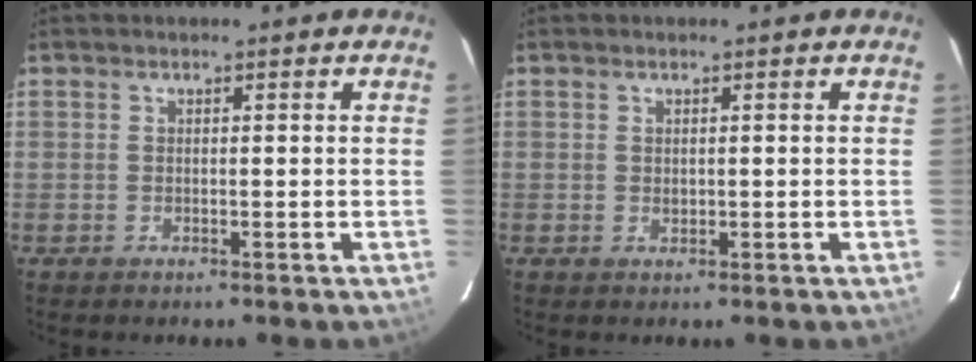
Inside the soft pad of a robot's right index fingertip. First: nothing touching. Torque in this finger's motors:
{"motor_torque": [-0.06, 0.03, 0.02, 0.00]}